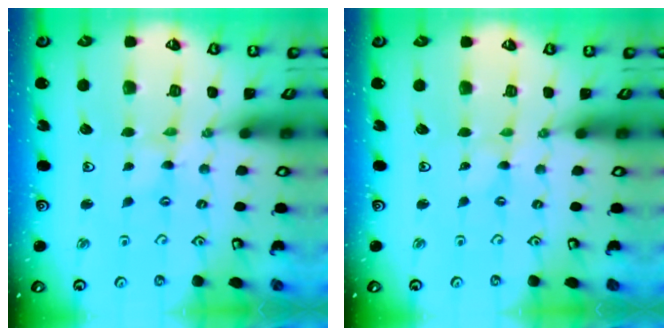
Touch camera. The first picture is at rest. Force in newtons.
{"total": 0.0}